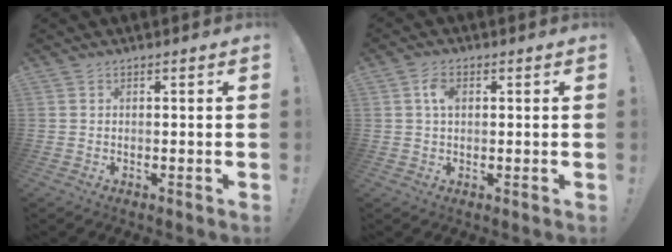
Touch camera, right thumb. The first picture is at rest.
{"total": 4.2, "force": [1.0, 2.6, 3.2], "torque": [-0.049, 0.002, 0.014]}